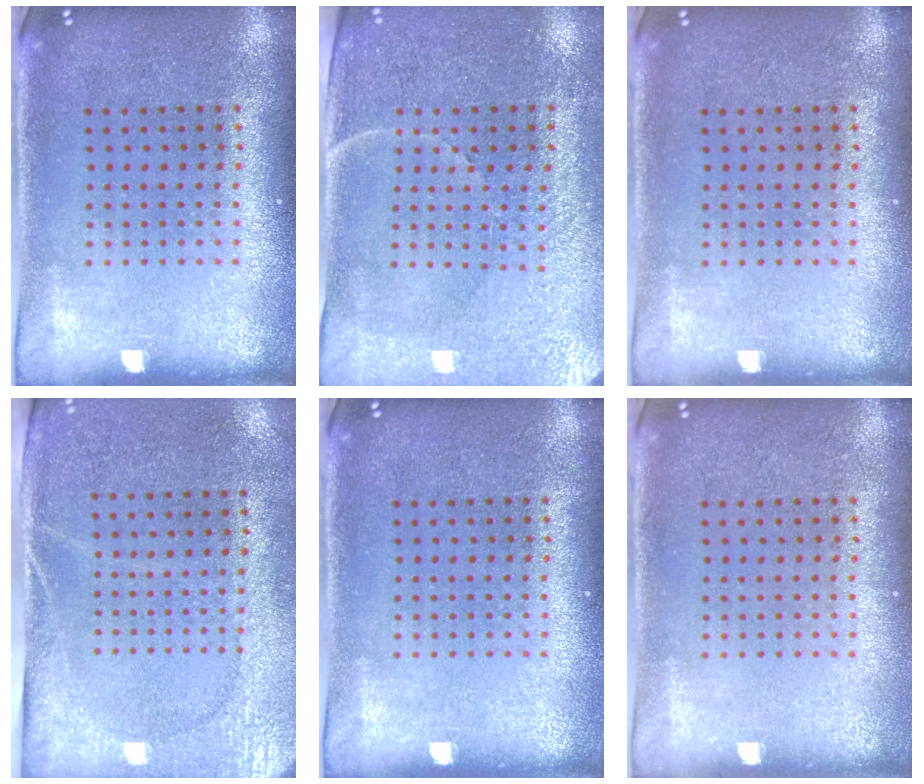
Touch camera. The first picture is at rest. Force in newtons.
{"total": 3.4, "press": 3.2, "slide": 1.0}
{"total": 0.0}
{"total": 2.7, "press": 2.2, "slide": 1.5}
{"total": 0.0}
{"total": 0.0}